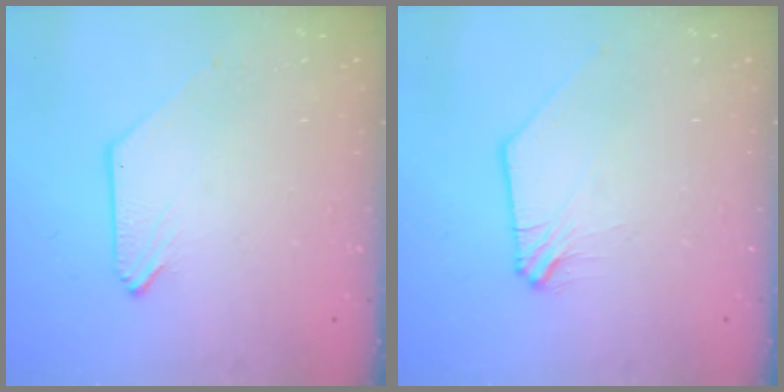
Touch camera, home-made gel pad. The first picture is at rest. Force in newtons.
{"total": 0.9, "press": 0.8, "slide": 0.2}